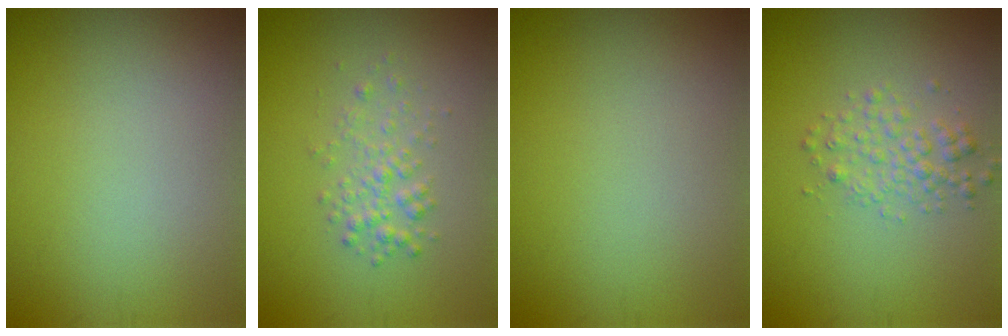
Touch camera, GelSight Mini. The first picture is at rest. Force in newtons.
{"total": 1.9, "press": 1.9, "slide": 0.0}
{"total": 0.0}
{"total": 2.3, "press": 2.3, "slide": 0.1}